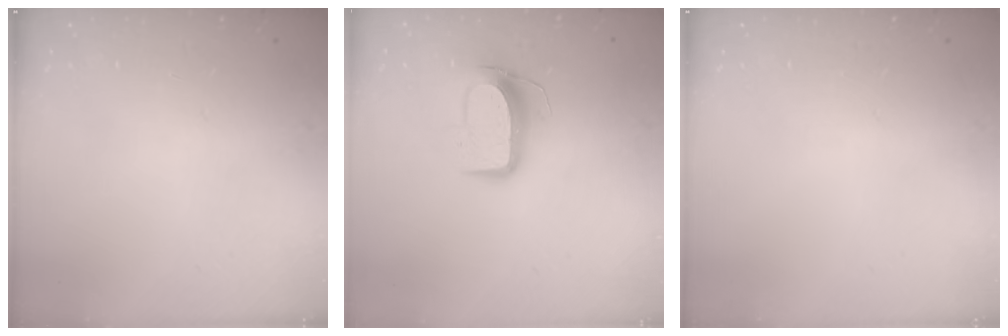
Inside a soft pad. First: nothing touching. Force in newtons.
{"total": 10.2, "press": 10.2, "slide": 0.2}
{"total": 0.0}